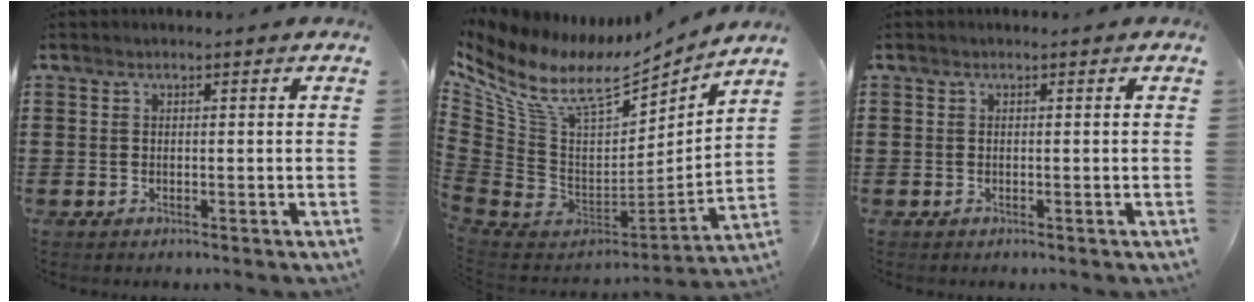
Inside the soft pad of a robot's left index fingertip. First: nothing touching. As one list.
[{"total": 12.7, "force": [7.5, 5.8, 8.5], "torque": [-0.208, -0.056, 0.126]}, {"total": 0.0}]